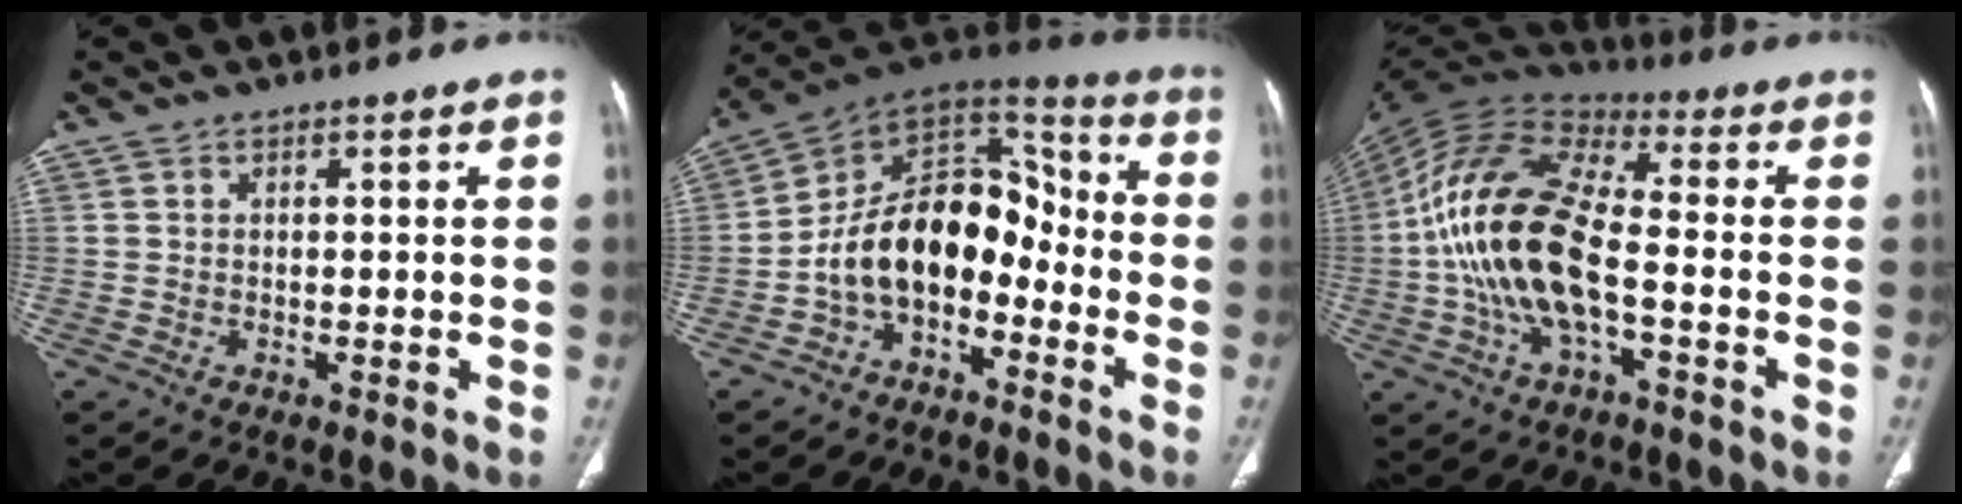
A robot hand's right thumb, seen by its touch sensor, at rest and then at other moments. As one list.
[{"total": 16.3, "force": [-5.2, 10.7, 11.1], "torque": [-0.147, 0.094, -0.098]}, {"total": 18.9, "force": [-3.0, 8.5, 16.6], "torque": [-0.337, 0.034, -0.060]}]